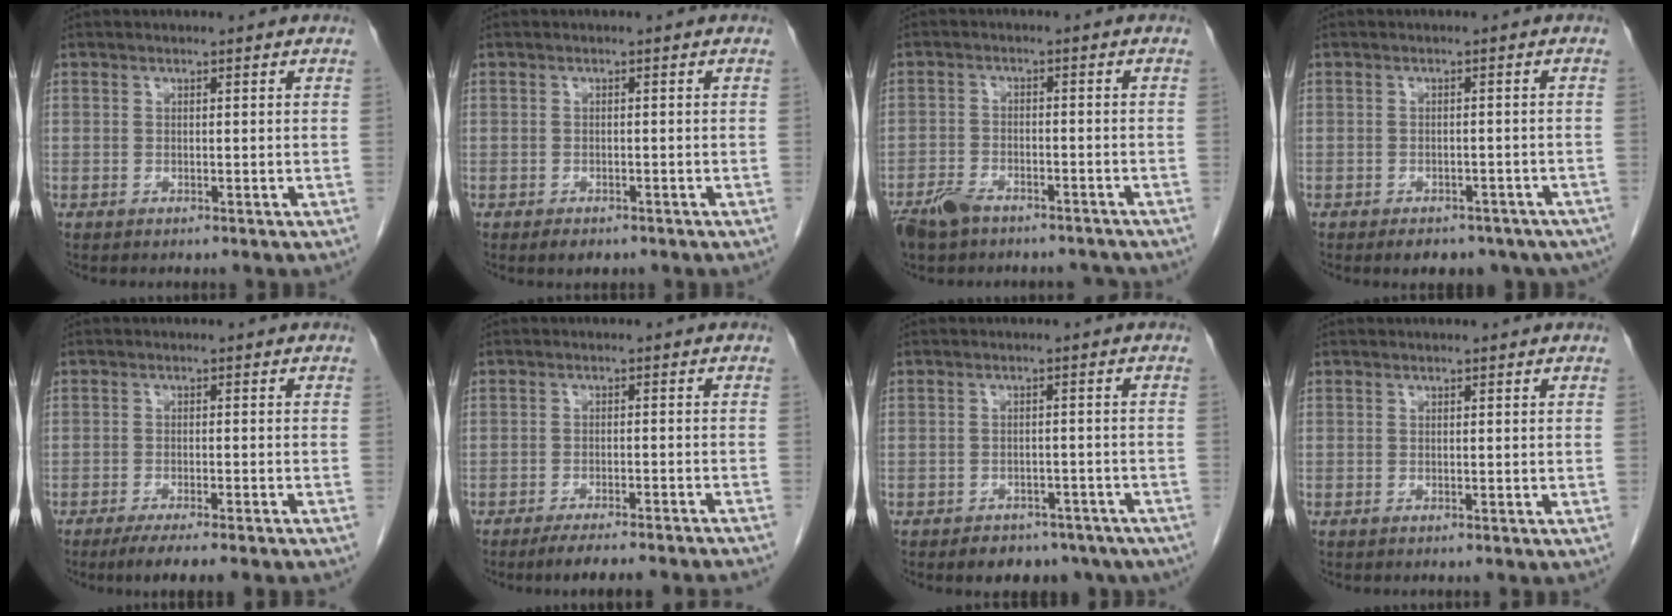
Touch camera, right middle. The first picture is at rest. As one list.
[{"total": 2.0, "force": [-1.4, 1.0, 1.0], "torque": [-0.016, -0.002, -0.014]}, {"total": 8.5, "force": [-6.9, 3.5, 3.6], "torque": [-0.066, 0.000, -0.110]}, {"total": 11.1, "force": [-8.1, 6.0, 4.6], "torque": [-0.063, -0.005, -0.087]}, {"total": 6.5, "force": [-5.1, -0.1, 4.0], "torque": [-0.049, -0.013, -0.076]}, {"total": 11.5, "force": [-10.4, -0.1, 4.7], "torque": [-0.047, -0.015, -0.137]}, {"total": 9.0, "force": [-6.9, 5.0, 2.7], "torque": [-0.023, 0.006, -0.076]}, {"total": 0.0}]